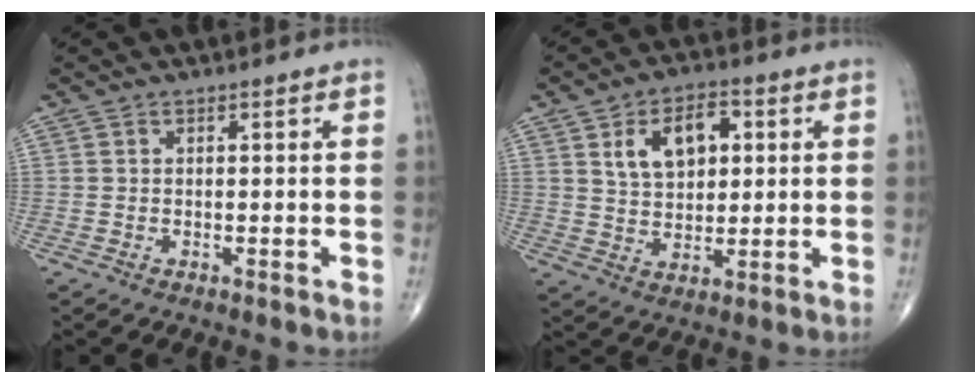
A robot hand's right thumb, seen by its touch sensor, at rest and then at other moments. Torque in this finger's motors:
{"motor_torque": [-0.52, 0.80, 0.55, 0.37, 0.08]}